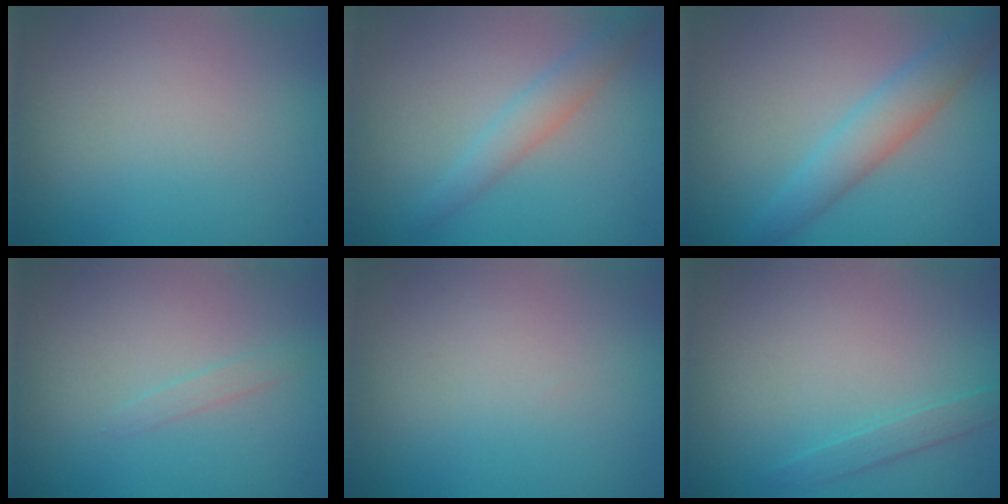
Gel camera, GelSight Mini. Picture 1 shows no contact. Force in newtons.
{"total": 2.5, "press": 2.5, "slide": 0.1}
{"total": 3.8, "press": 3.8, "slide": 0.1}
{"total": 0.8, "press": 0.8, "slide": 0.1}
{"total": 0.0}
{"total": 1.3, "press": 1.3, "slide": 0.1}